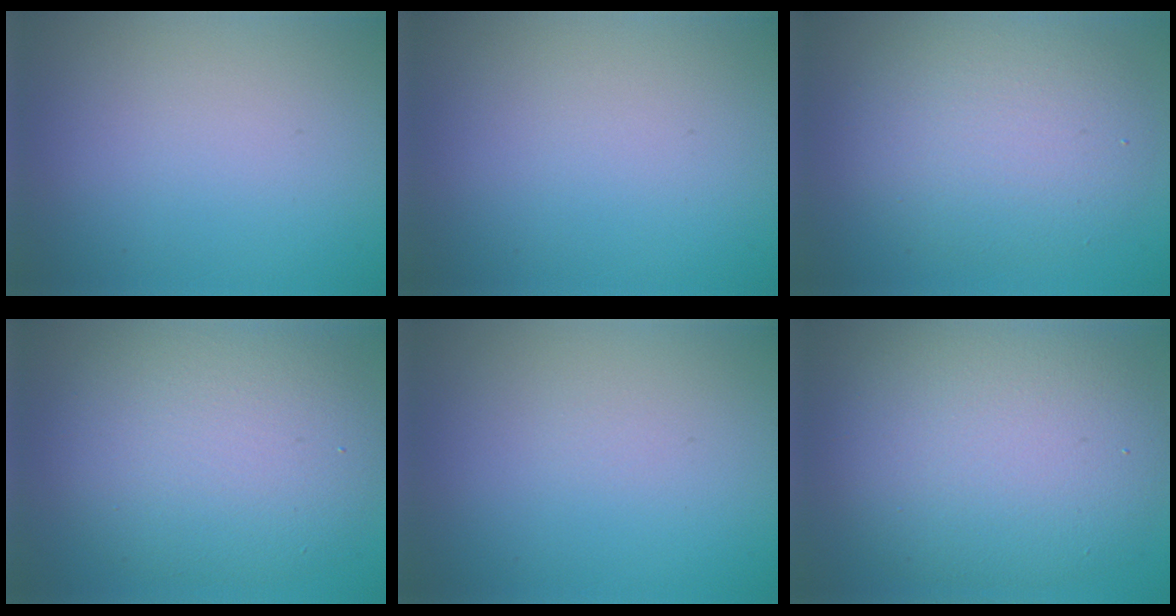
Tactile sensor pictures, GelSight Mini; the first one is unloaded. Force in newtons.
{"total": 0.0}
{"total": 5.7, "press": 5.7, "slide": 0.4}
{"total": 8.5, "press": 8.5, "slide": 0.3}
{"total": 0.0}
{"total": 10.1, "press": 10.1, "slide": 0.9}